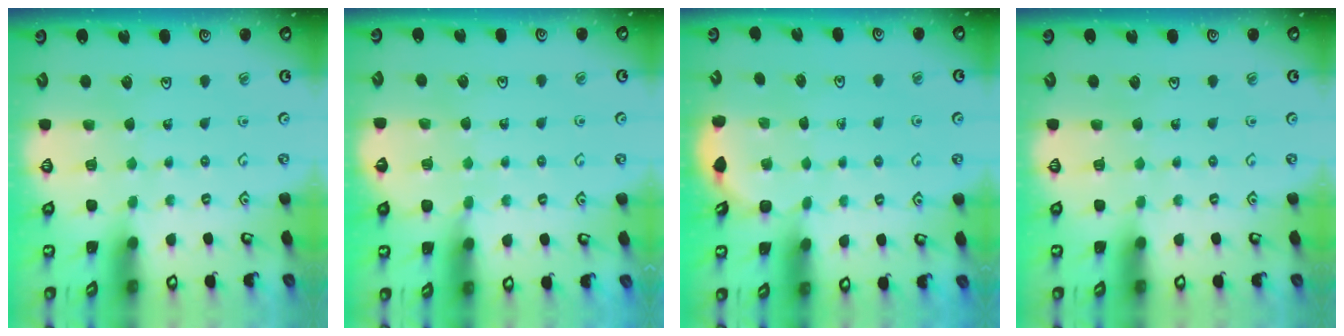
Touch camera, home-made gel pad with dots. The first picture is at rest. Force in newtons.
{"total": 3.4, "press": 3.4, "slide": 0.4}
{"total": 2.2, "press": 1.2, "slide": 1.9}
{"total": 0.0}